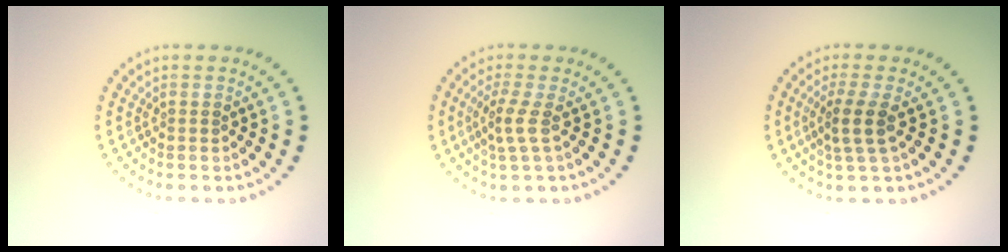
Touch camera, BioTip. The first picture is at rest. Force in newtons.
{"total": 2.2, "press": 1.6, "slide": 1.5}
{"total": 2.7, "press": 2.1, "slide": 1.7}